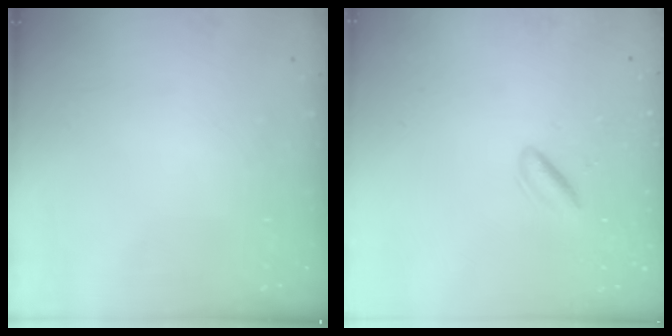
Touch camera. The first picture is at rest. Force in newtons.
{"total": 1.4, "press": 1.2, "slide": 0.6}